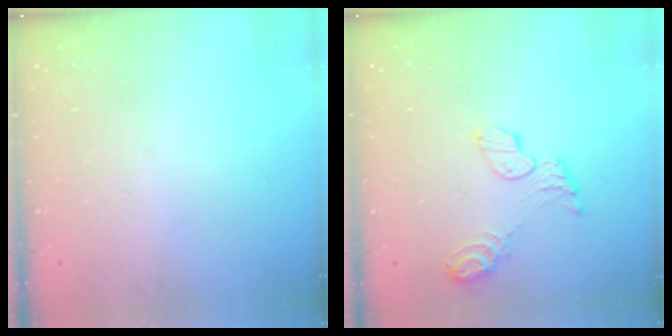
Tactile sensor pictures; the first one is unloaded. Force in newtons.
{"total": 7.7, "press": 7.7, "slide": 0.5}